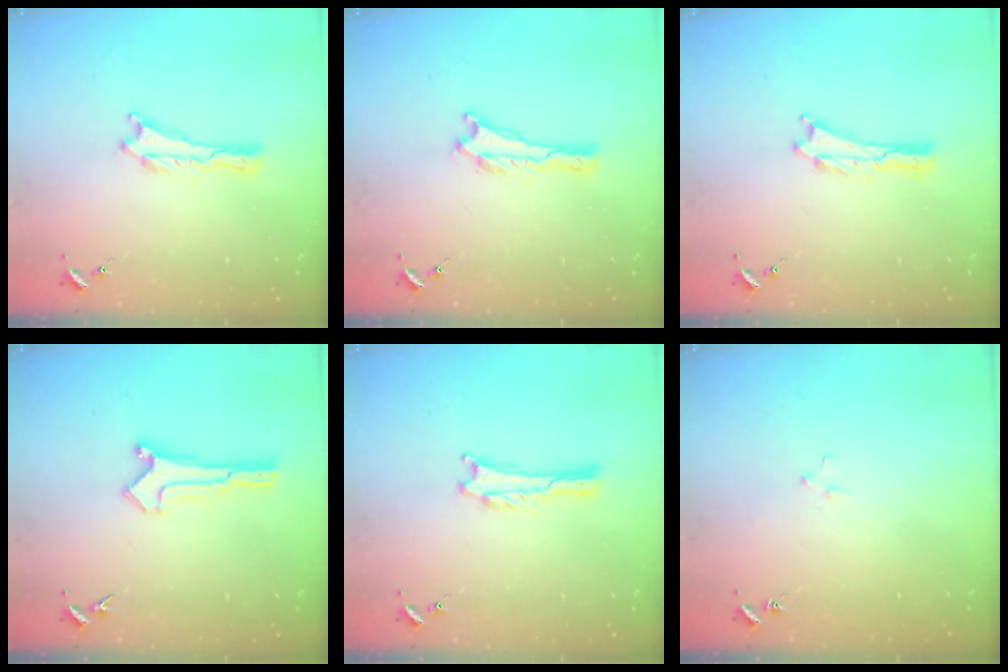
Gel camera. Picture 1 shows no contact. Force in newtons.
{"total": 0.0}
{"total": 0.0}
{"total": 0.6, "press": 0.6, "slide": 0.0}
{"total": 0.0}
{"total": 1.9, "press": 1.9, "slide": 0.1}